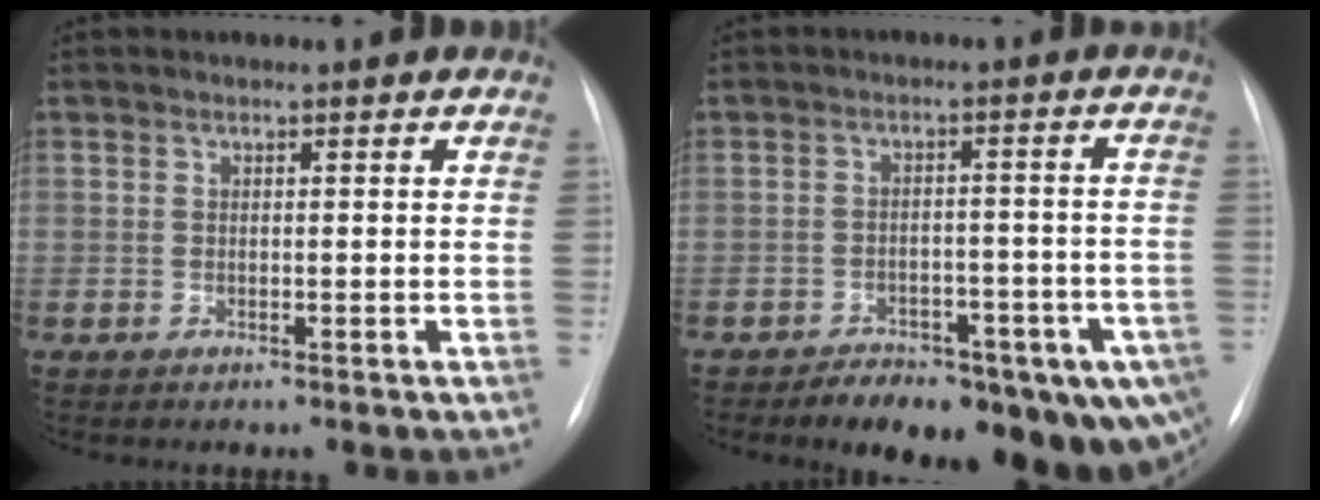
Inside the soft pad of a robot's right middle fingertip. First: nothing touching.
{"total": 18.6, "force": [-12.7, 7.3, 11.4], "torque": [-0.103, 0.023, -0.156]}